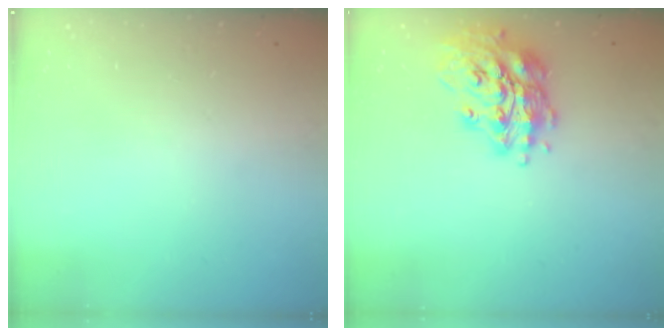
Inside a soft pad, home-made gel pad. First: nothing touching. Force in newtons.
{"total": 16.1, "press": 15.9, "slide": 2.1}